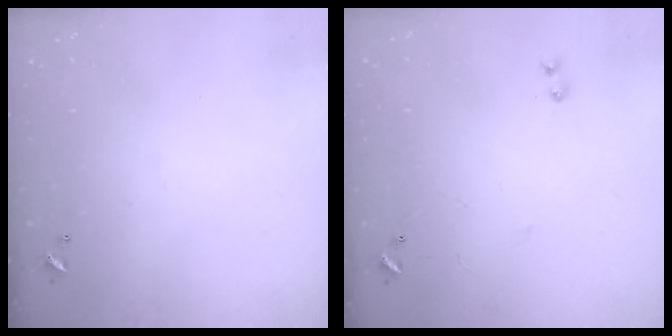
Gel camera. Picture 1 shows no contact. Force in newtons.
{"total": 6.4, "press": 6.4, "slide": 0.8}